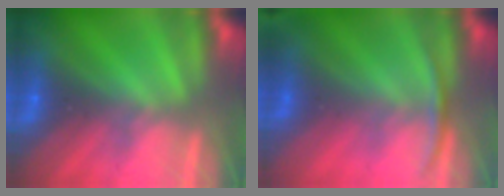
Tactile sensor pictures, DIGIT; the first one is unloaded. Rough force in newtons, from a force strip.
{"total": 2.7}